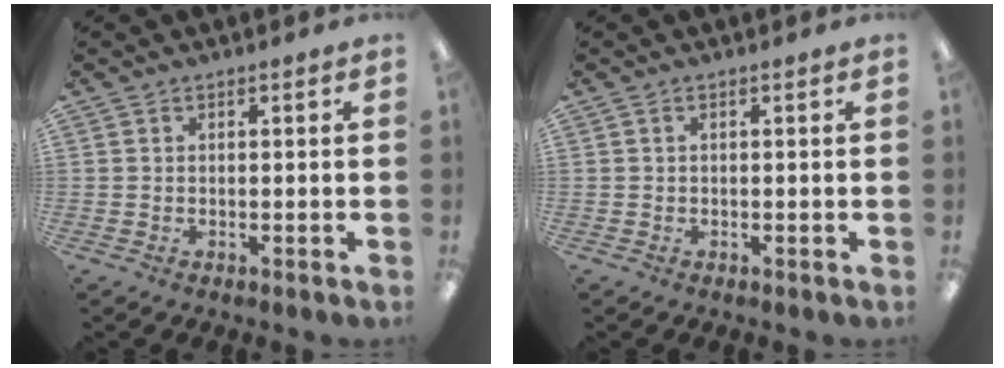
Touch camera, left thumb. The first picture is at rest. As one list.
[{"total": 0.0}]